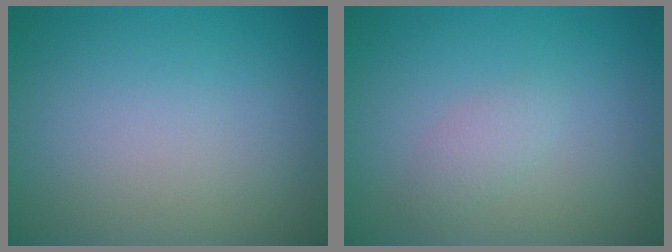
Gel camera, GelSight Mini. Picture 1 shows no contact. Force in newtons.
{"total": 1.2, "press": 1.2, "slide": 0.0}